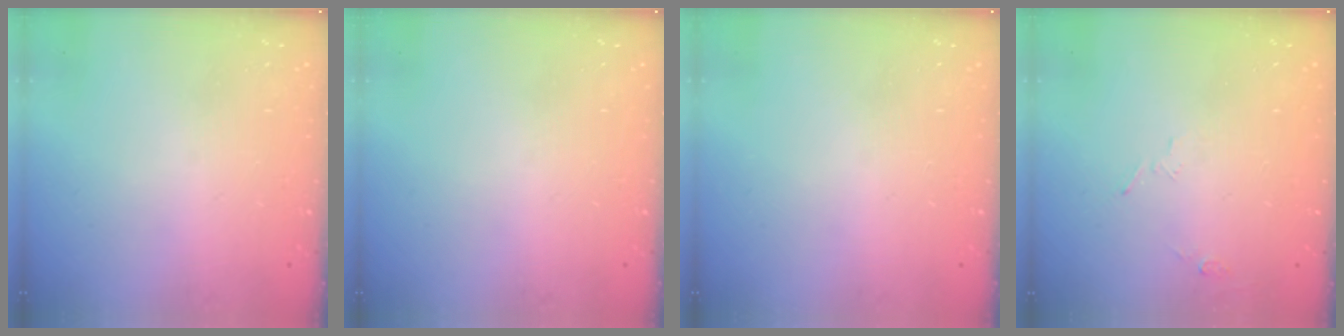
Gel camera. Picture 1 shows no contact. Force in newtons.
{"total": 0.0}
{"total": 0.0}
{"total": 5.4, "press": 4.4, "slide": 3.0}